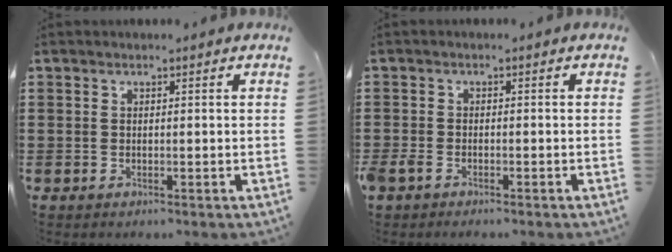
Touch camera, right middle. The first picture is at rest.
{"total": 1.6, "force": [-1.2, 0.7, 0.8], "torque": [-0.031, -0.005, -0.028]}